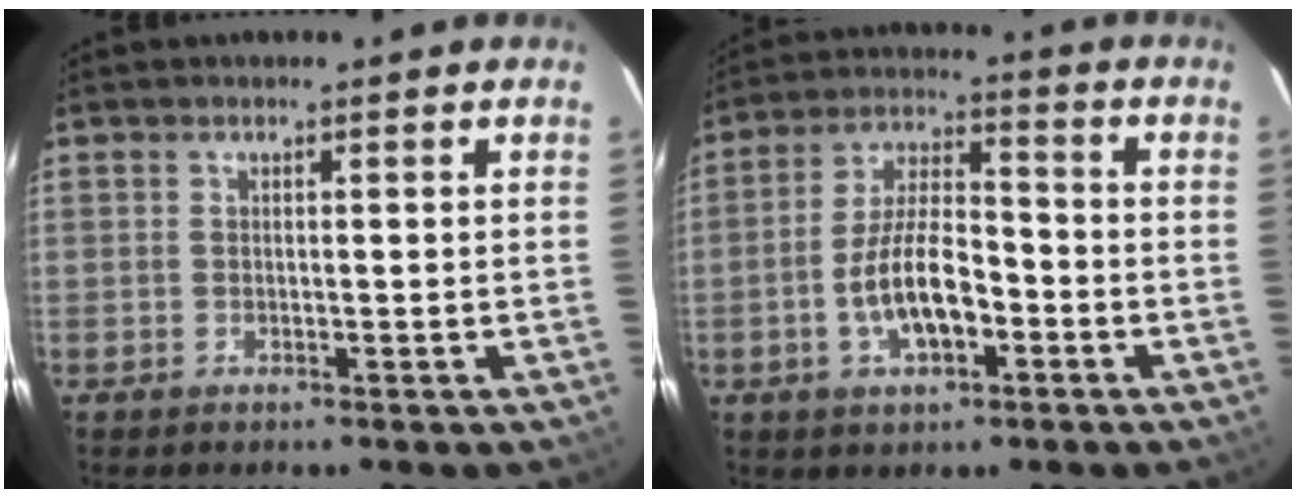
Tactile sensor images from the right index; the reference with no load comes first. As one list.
[{"total": 10.7, "force": [-3.7, 4.5, 9.0], "torque": [-0.178, 0.011, -0.062]}]